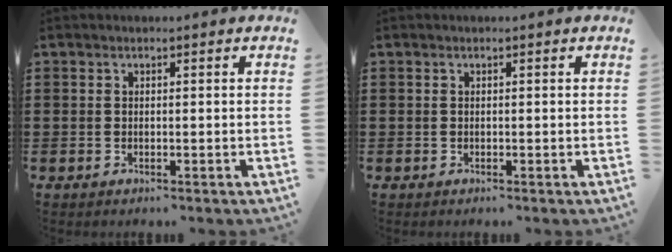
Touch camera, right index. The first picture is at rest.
{"total": 0.0}